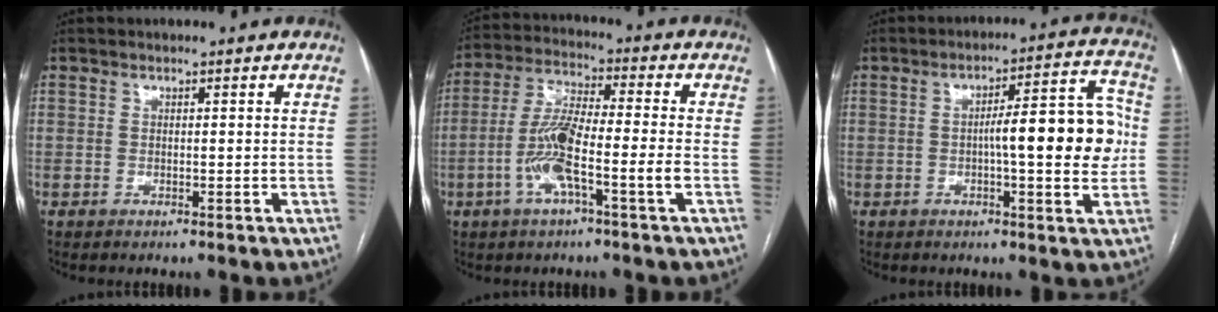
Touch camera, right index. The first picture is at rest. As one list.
[{"total": 10.0, "force": [-3.2, 0.4, 9.4], "torque": [-0.194, 0.006, -0.068]}, {"total": 11.9, "force": [-0.2, 2.3, 11.6], "torque": [-0.156, 0.025, -0.001]}]